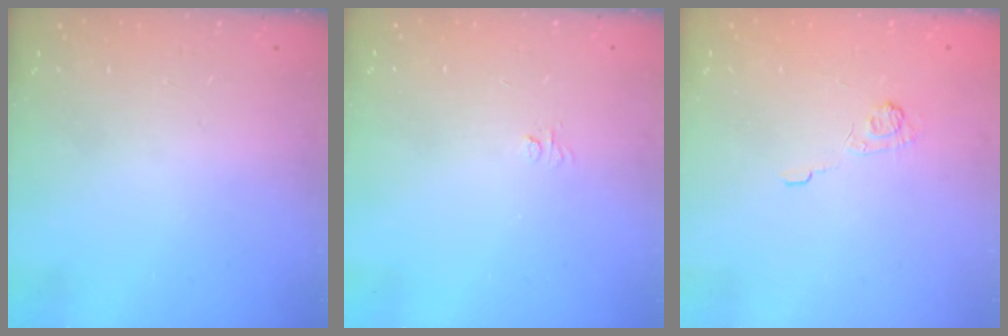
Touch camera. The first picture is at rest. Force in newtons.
{"total": 3.1, "press": 3.0, "slide": 0.3}
{"total": 2.5, "press": 2.1, "slide": 1.4}